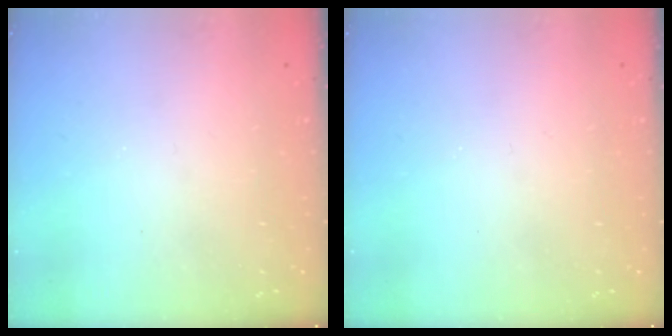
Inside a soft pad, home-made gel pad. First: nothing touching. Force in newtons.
{"total": 0.0}